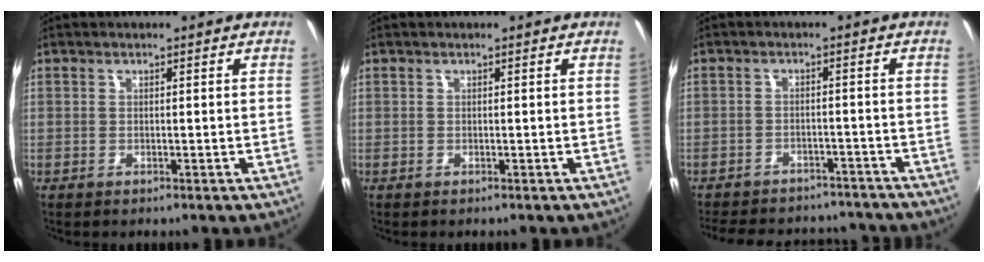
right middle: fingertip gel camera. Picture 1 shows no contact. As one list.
[{"total": 0.0}, {"total": 15.6, "force": [-13.2, 6.6, 5.0], "torque": [-0.121, 0.033, -0.169]}]